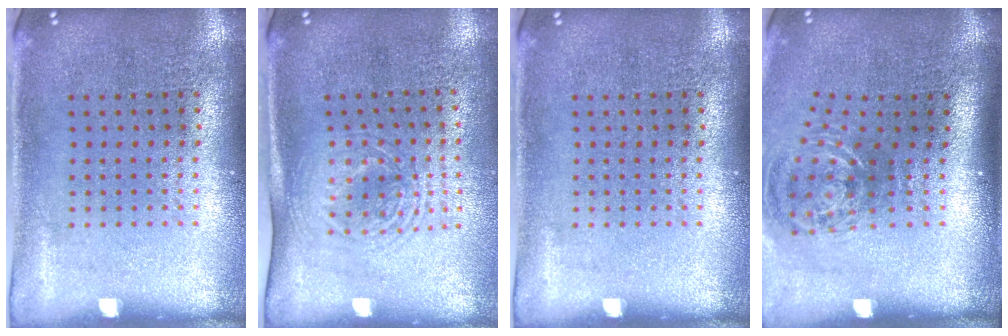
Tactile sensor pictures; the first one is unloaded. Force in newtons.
{"total": 1.7, "press": 1.4, "slide": 1.0}
{"total": 0.0}
{"total": 1.7, "press": 1.2, "slide": 1.2}